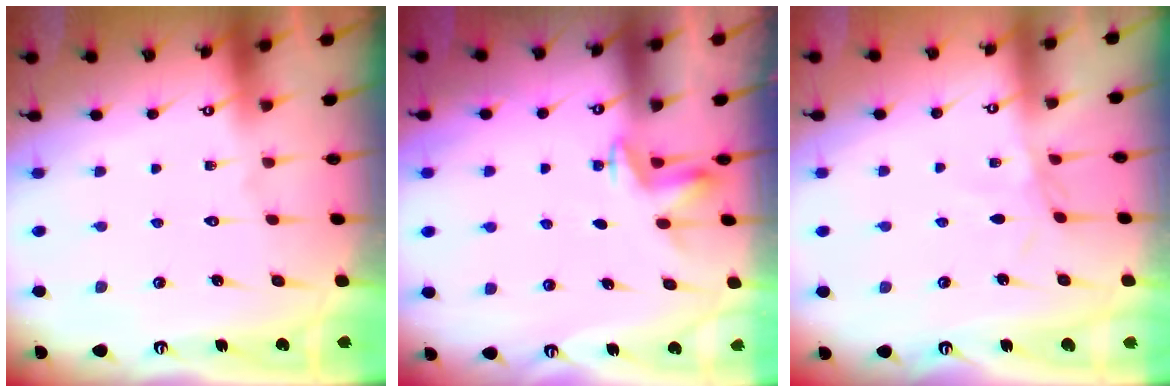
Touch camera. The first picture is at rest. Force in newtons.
{"total": 3.0, "press": 2.9, "slide": 0.8}
{"total": 2.2, "press": 2.2, "slide": 0.3}